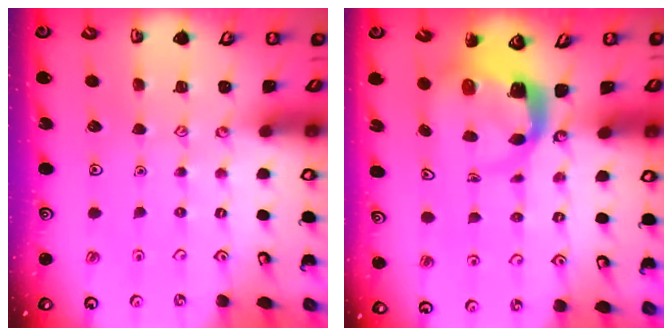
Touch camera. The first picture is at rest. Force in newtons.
{"total": 4.6, "press": 4.5, "slide": 0.5}